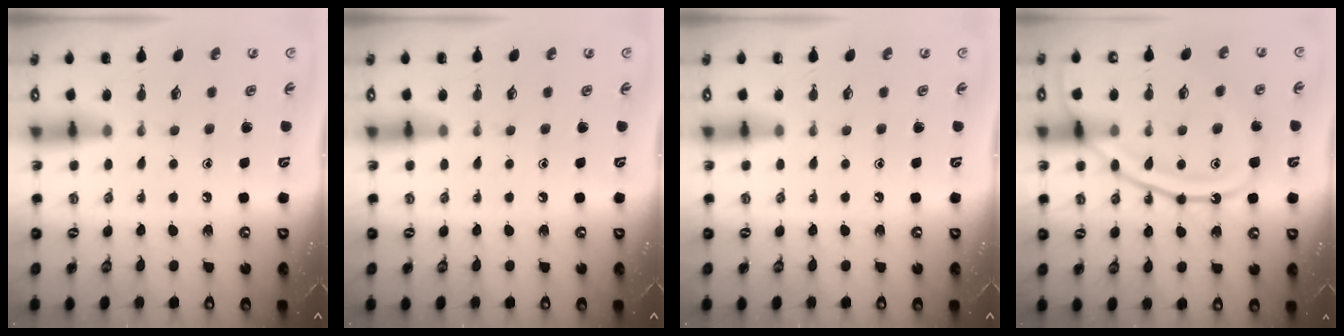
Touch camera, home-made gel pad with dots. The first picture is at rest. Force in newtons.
{"total": 0.0}
{"total": 0.0}
{"total": 16.6, "press": 16.5, "slide": 1.4}